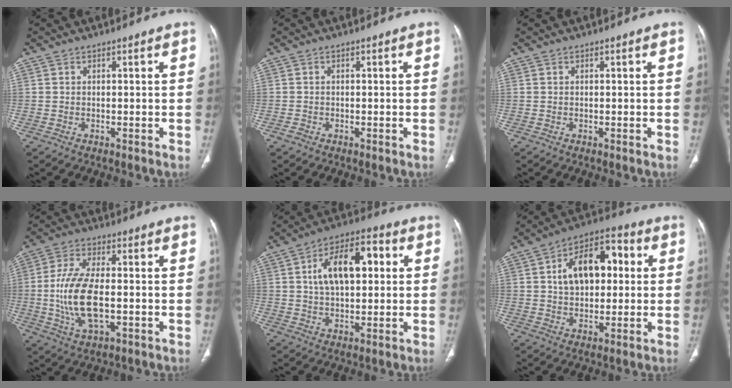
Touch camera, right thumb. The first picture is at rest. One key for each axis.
{"total": 0.8, "fx": -0.5, "fy": 0.6, "fz": 0.3, "tx": -0.005, "ty": 0.002, "tz": -0.012}
{"total": 0.0}
{"total": 13.7, "fx": -1.5, "fy": 6.5, "fz": 12.0, "tx": -0.245, "ty": 0.007, "tz": -0.027}
{"total": 13.9, "fx": 2.8, "fy": 7.5, "fz": 11.4, "tx": -0.173, "ty": 0.021, "tz": 0.042}
{"total": 14.9, "fx": 2.6, "fy": 9.1, "fz": 11.5, "tx": -0.154, "ty": 0.025, "tz": 0.036}